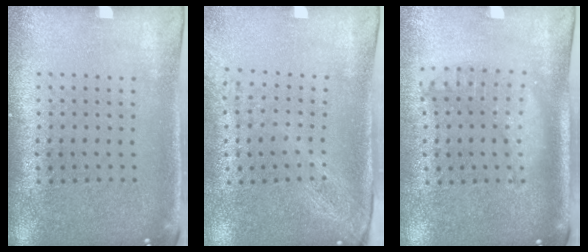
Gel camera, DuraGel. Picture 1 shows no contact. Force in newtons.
{"total": 2.0, "press": 1.6, "slide": 1.2}
{"total": 1.3, "press": 1.3, "slide": 0.2}